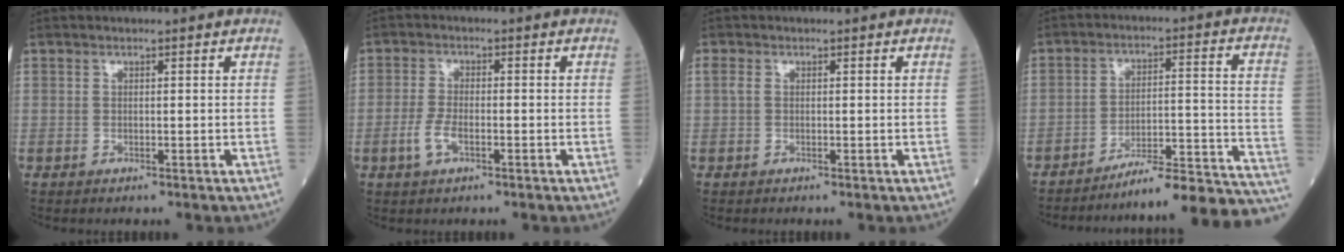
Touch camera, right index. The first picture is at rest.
{"total": 3.6, "force": [-1.3, 1.4, 3.1], "torque": [-0.067, 0.001, -0.029]}
{"total": 1.0, "force": [0.2, 0.7, 0.7], "torque": [-0.025, 0.012, 0.007]}
{"total": 19.3, "force": [-18.2, -0.4, 6.4], "torque": [-0.036, 0.027, -0.248]}